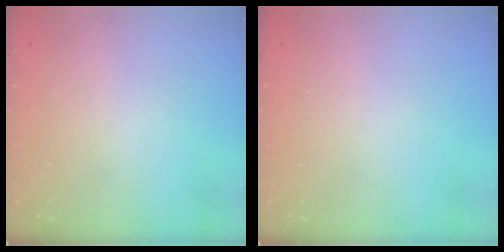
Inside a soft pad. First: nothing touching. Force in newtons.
{"total": 0.0}